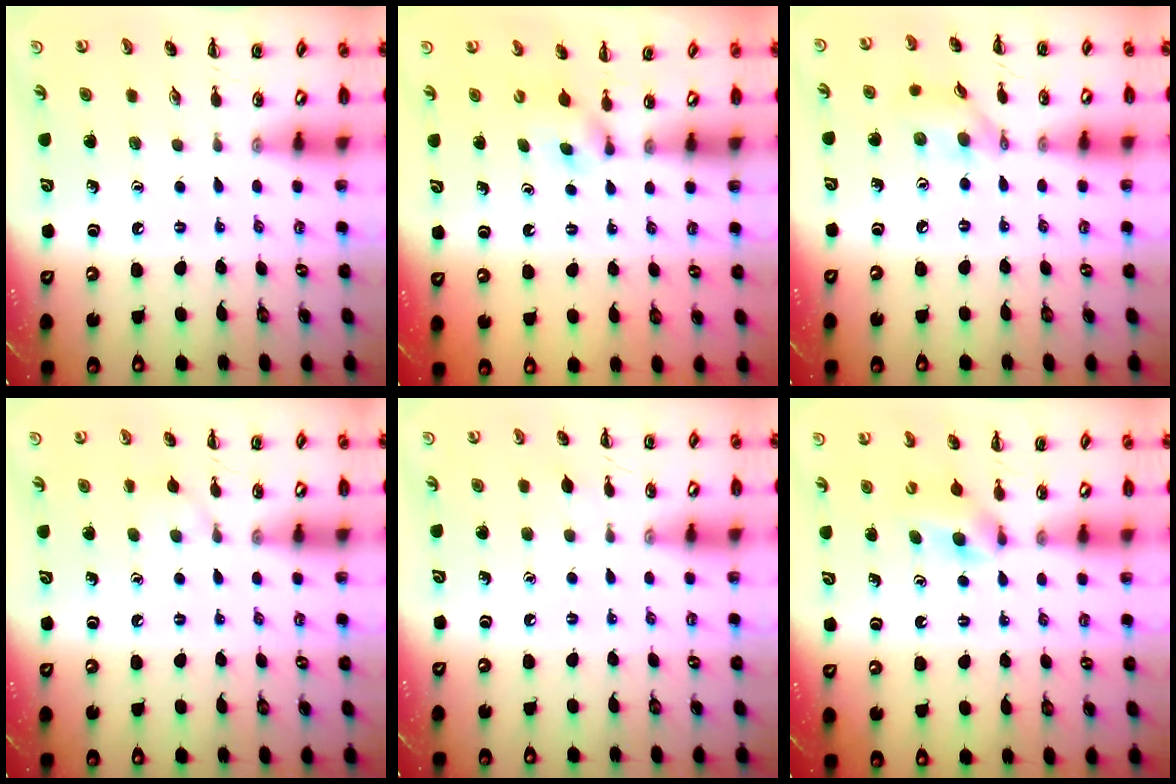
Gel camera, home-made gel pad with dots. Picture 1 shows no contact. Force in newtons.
{"total": 3.0, "press": 2.8, "slide": 0.9}
{"total": 9.3, "press": 9.3, "slide": 1.2}
{"total": 5.6, "press": 5.4, "slide": 1.7}
{"total": 2.7, "press": 2.5, "slide": 1.0}
{"total": 3.9, "press": 3.7, "slide": 1.4}